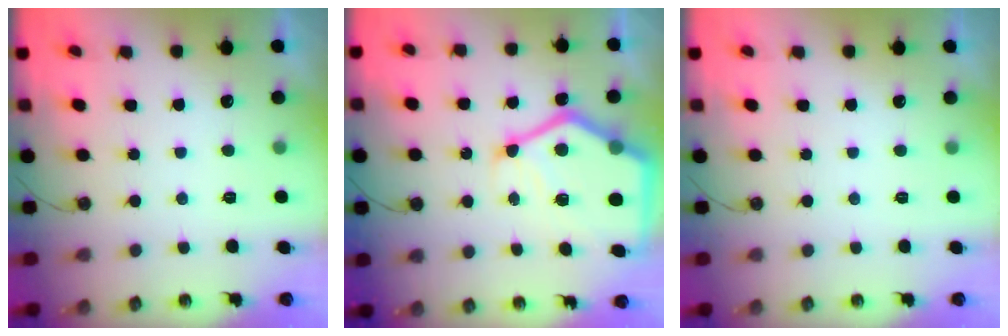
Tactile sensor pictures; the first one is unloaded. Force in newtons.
{"total": 19.0, "press": 18.9, "slide": 1.9}
{"total": 0.0}